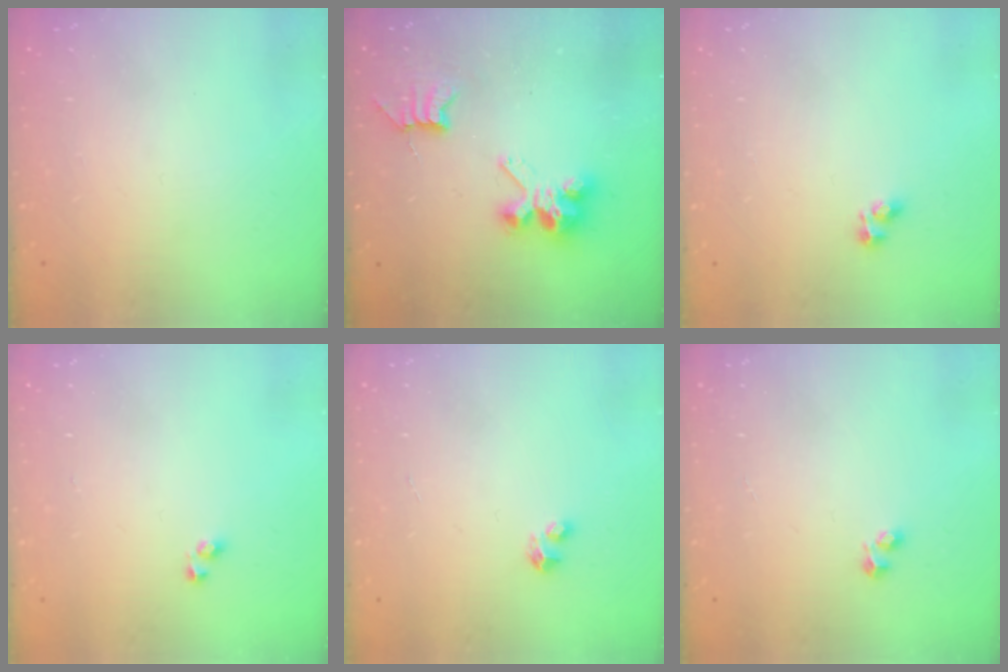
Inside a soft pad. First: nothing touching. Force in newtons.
{"total": 7.8, "press": 7.7, "slide": 0.5}
{"total": 3.6, "press": 3.4, "slide": 1.3}
{"total": 2.9, "press": 2.7, "slide": 1.1}
{"total": 2.8, "press": 2.8, "slide": 0.1}
{"total": 1.7, "press": 1.6, "slide": 0.6}